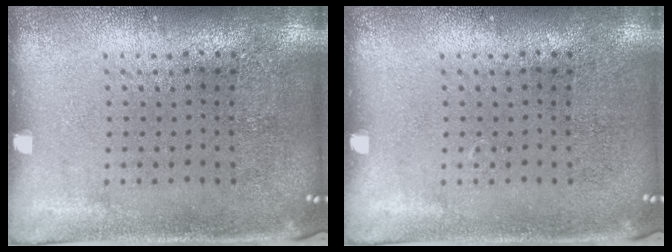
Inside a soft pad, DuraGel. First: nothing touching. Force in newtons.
{"total": 0.0}